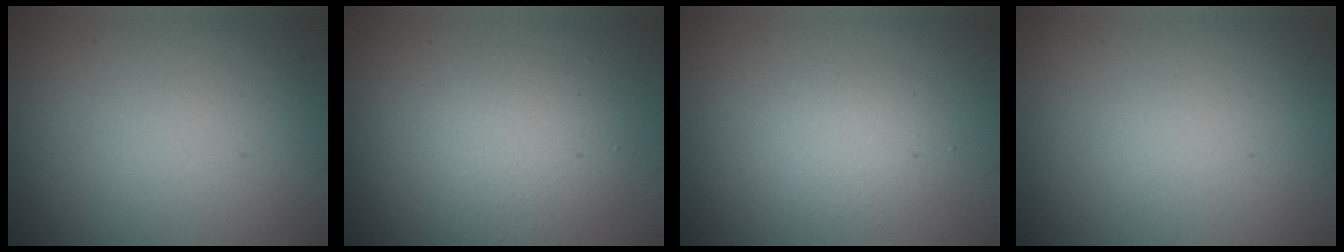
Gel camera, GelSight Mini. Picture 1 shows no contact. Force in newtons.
{"total": 4.0, "press": 4.0, "slide": 0.1}
{"total": 2.6, "press": 2.6, "slide": 0.2}
{"total": 0.0}